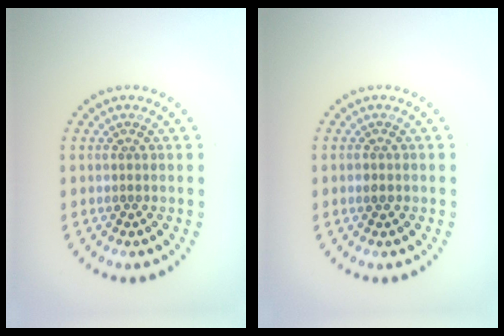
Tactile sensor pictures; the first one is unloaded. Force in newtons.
{"total": 0.9, "press": 0.8, "slide": 0.1}